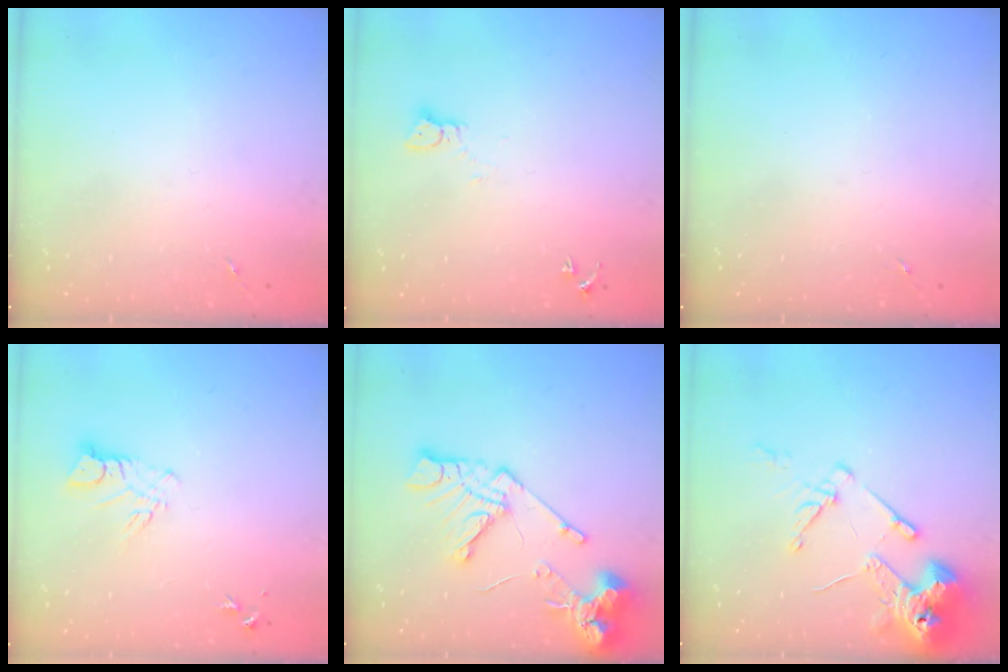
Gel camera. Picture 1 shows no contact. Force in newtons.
{"total": 3.2, "press": 3.2, "slide": 0.1}
{"total": 0.0}
{"total": 6.1, "press": 6.0, "slide": 0.6}
{"total": 16.4, "press": 16.3, "slide": 1.9}
{"total": 14.1, "press": 13.9, "slide": 2.0}